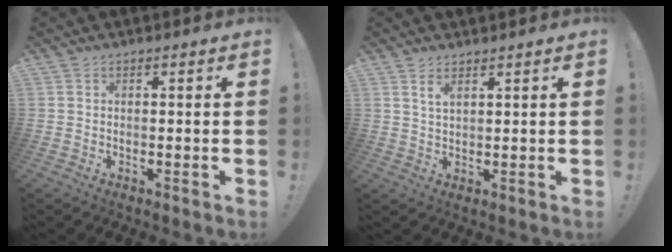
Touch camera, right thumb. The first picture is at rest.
{"total": 3.0, "force": [2.0, 1.0, 2.1], "torque": [-0.034, -0.010, 0.034]}